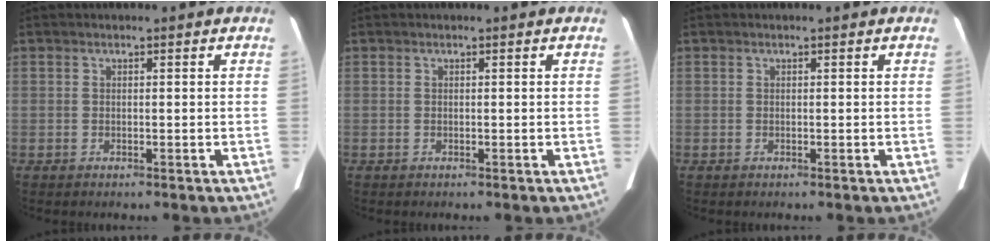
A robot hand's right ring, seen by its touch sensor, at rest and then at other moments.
{"total": 0.0}
{"total": 0.0}